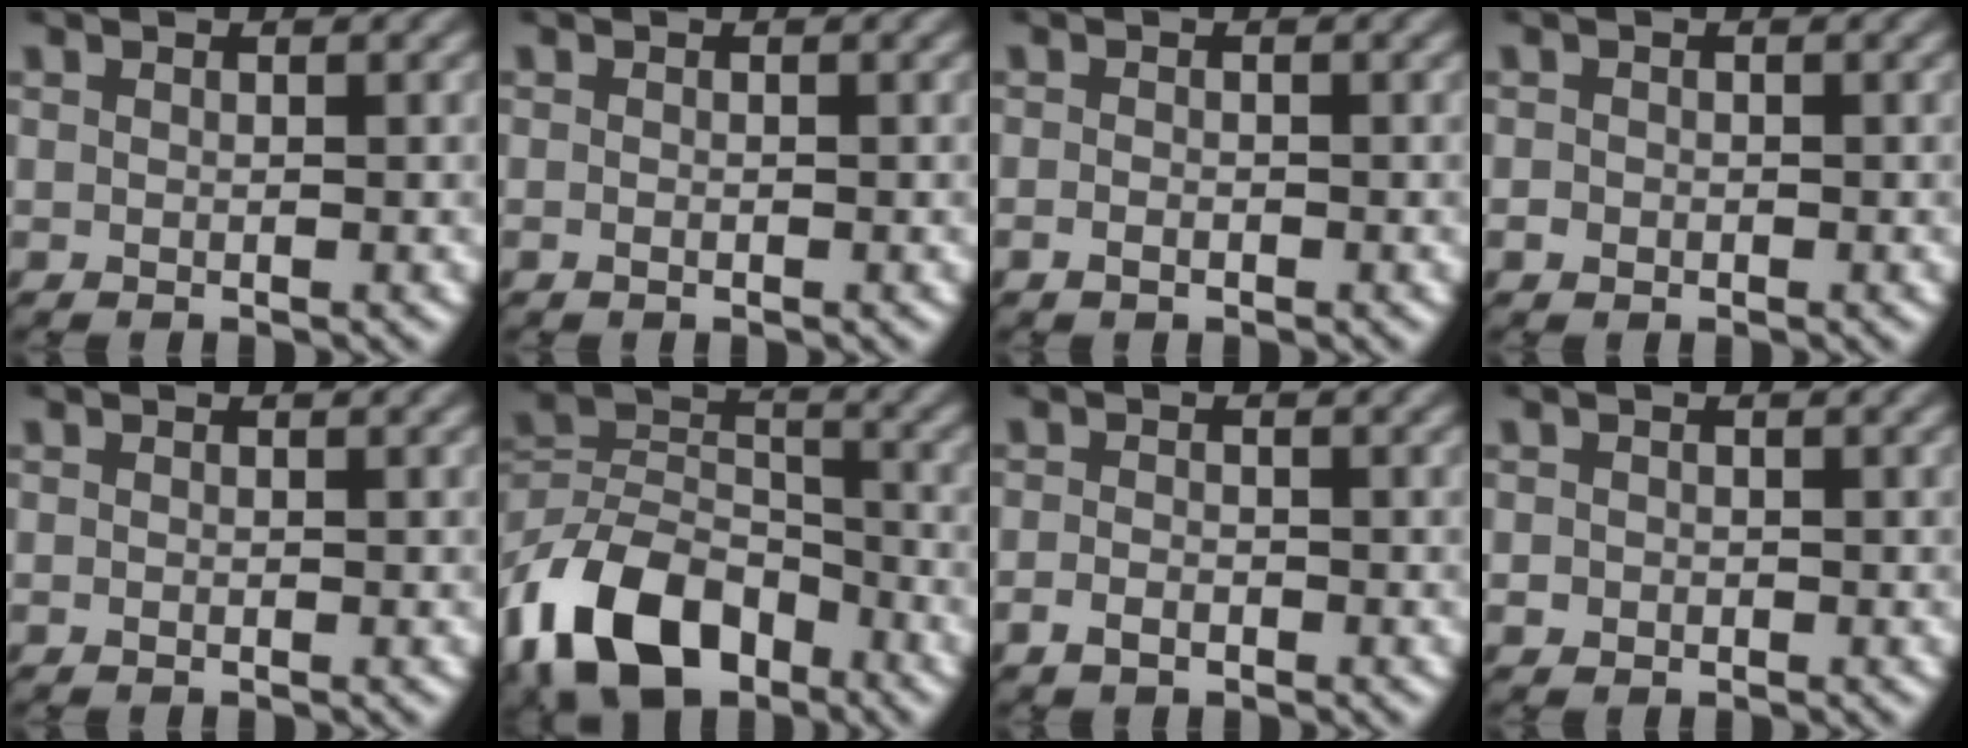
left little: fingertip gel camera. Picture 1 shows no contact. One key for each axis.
{"total": 0.0}
{"total": 0.8, "fx": -0.5, "fy": 0.4, "fz": 0.4, "tx": -0.008, "ty": 0.000, "tz": -0.012}
{"total": 0.9, "fx": -0.1, "fy": 0.8, "fz": 0.3, "tx": 0.007, "ty": 0.003, "tz": -0.006}
{"total": 0.0}
{"total": 11.6, "fx": -7.1, "fy": 6.5, "fz": 6.5, "tx": -0.127, "ty": 0.006, "tz": -0.149}
{"total": 1.5, "fx": -0.9, "fy": 0.8, "fz": 0.8, "tx": -0.014, "ty": 0.002, "tz": -0.020}
{"total": 0.8, "fx": -0.1, "fy": 0.8, "fz": 0.3, "tx": 0.004, "ty": 0.001, "tz": -0.002}